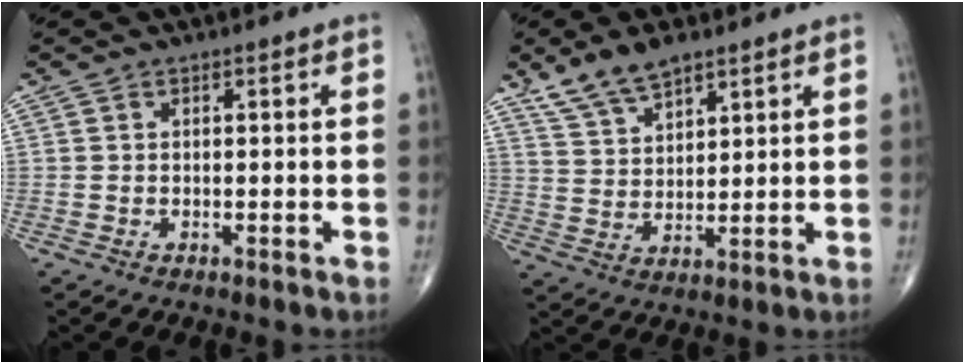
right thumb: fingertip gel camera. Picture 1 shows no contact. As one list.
[{"total": 8.3, "force": [6.0, 3.5, 4.5], "torque": [-0.071, -0.025, 0.121]}]